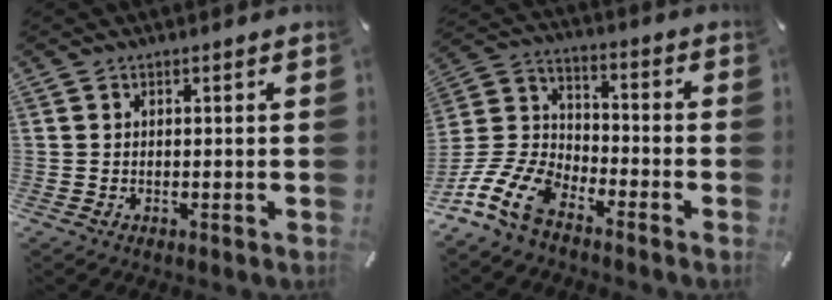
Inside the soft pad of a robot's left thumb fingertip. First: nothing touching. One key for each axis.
{"total": 13.3, "fx": -9.7, "fy": 6.5, "fz": 6.3, "tx": -0.143, "ty": 0.038, "tz": -0.187}